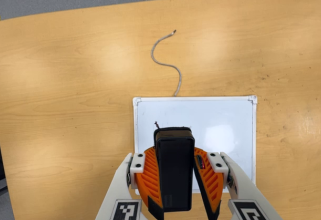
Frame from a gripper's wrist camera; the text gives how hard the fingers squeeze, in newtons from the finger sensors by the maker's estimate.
{"total": 9.0, "left": 9.3, "right": 8.7}